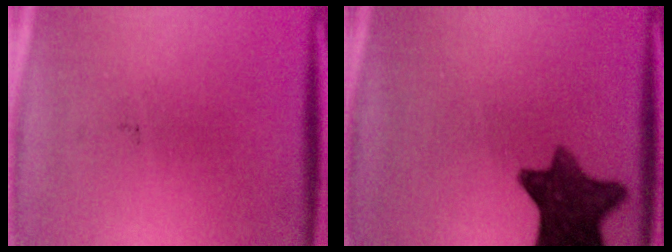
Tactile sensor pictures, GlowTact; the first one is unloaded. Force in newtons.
{"total": 10.9}